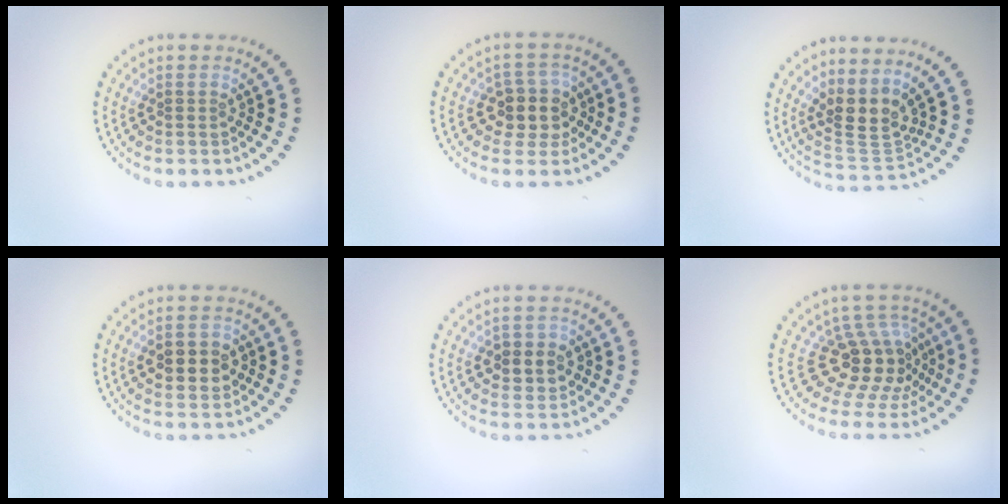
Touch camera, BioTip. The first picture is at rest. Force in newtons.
{"total": 3.4, "press": 3.0, "slide": 1.6}
{"total": 3.7, "press": 2.7, "slide": 2.5}
{"total": 3.0, "press": 3.0, "slide": 0.2}
{"total": 2.9, "press": 2.8, "slide": 0.8}
{"total": 4.9, "press": 3.6, "slide": 3.3}